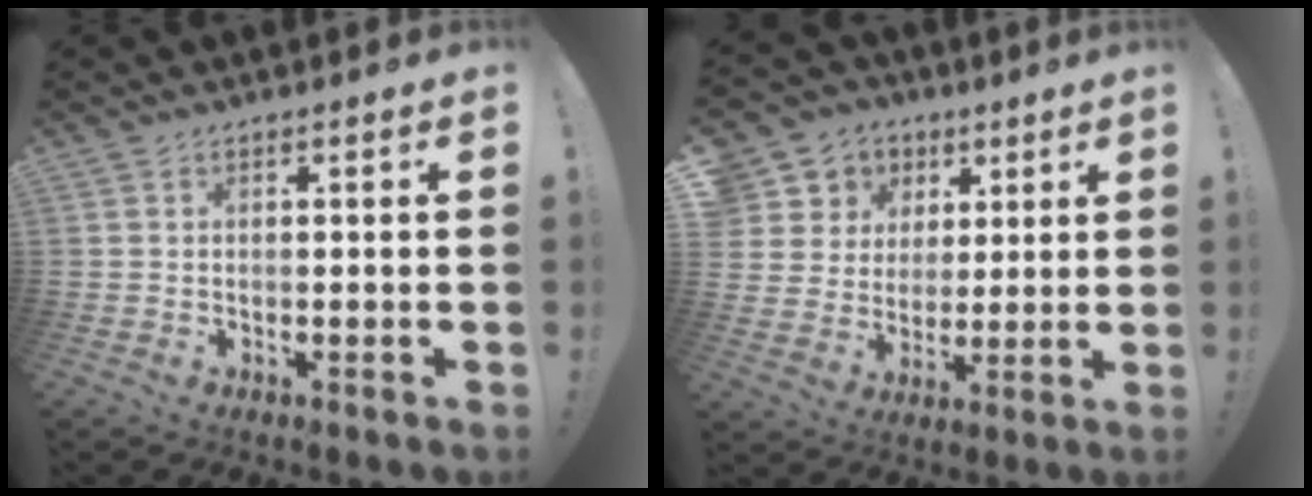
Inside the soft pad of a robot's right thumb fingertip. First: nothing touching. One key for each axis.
{"total": 10.6, "fx": 4.0, "fy": 9.5, "fz": 2.4, "tx": -0.038, "ty": -0.024, "tz": 0.096}